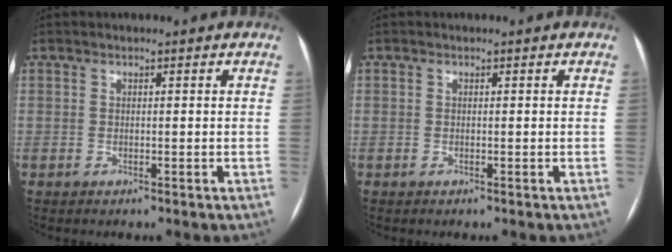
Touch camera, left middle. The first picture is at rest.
{"total": 0.0}